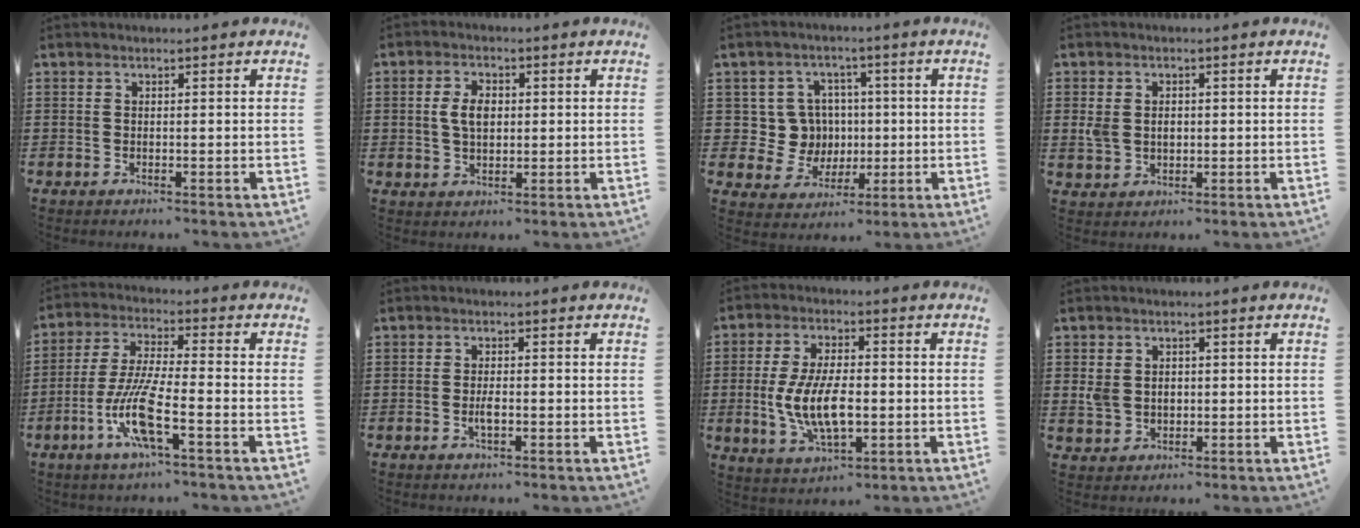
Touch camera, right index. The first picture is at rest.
{"total": 4.3, "force": [0.4, 2.5, 3.5], "torque": [-0.080, 0.009, 0.004]}
{"total": 7.3, "force": [0.8, 7.0, 1.9], "torque": [-0.055, 0.011, 0.018]}
{"total": 3.2, "force": [0.2, 2.5, 2.0], "torque": [-0.052, 0.007, 0.000]}
{"total": 10.0, "force": [-4.3, 1.6, 8.9], "torque": [-0.198, -0.018, -0.085]}
{"total": 2.2, "force": [-0.6, 0.5, 2.1], "torque": [-0.039, -0.004, -0.010]}
{"total": 9.8, "force": [-1.3, 4.6, 8.5], "torque": [-0.189, -0.005, -0.027]}
{"total": 3.3, "force": [0.4, 2.8, 1.7], "torque": [-0.049, 0.008, 0.002]}